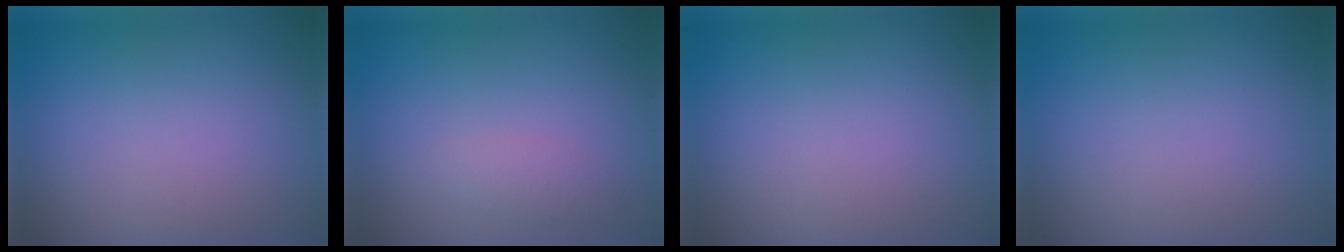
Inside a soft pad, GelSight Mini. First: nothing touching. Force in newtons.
{"total": 1.2, "press": 1.2, "slide": 0.0}
{"total": 0.0}
{"total": 0.0}